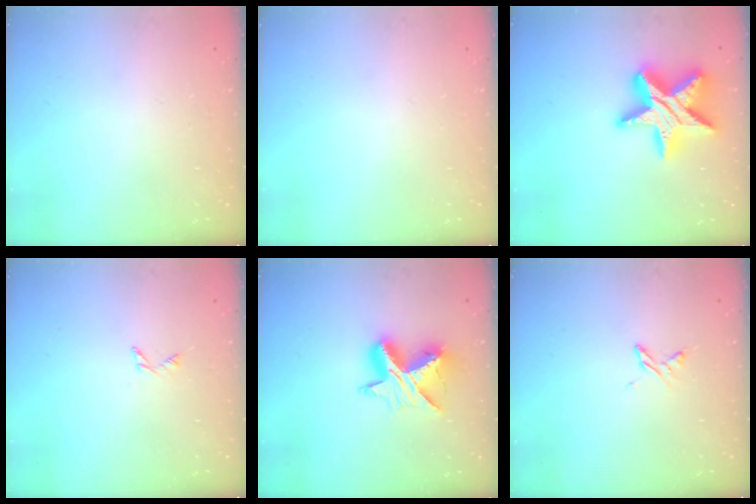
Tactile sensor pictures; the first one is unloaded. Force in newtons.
{"total": 0.0}
{"total": 19.7, "press": 19.7, "slide": 1.5}
{"total": 3.1, "press": 3.1, "slide": 0.4}
{"total": 10.2, "press": 10.2, "slide": 0.8}
{"total": 4.1, "press": 4.0, "slide": 0.5}